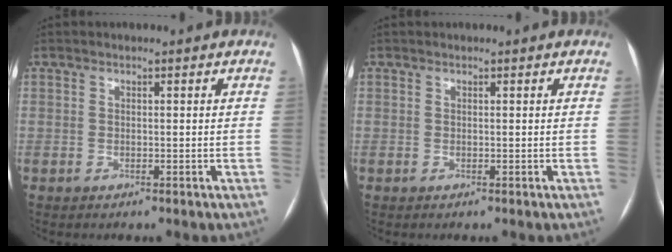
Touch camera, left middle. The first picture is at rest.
{"total": 0.0}